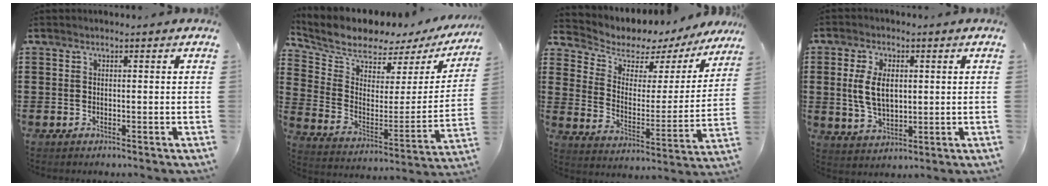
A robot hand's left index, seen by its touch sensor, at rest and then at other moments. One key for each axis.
{"total": 6.4, "fx": 5.8, "fy": 2.0, "fz": 1.6, "tx": -0.072, "ty": -0.051, "tz": 0.098}
{"total": 5.1, "fx": 4.3, "fy": 2.6, "fz": 1.0, "tx": -0.044, "ty": -0.039, "tz": 0.068}
{"total": 6.9, "fx": 1.0, "fy": 3.8, "fz": 5.7, "tx": -0.128, "ty": 0.003, "tz": 0.009}